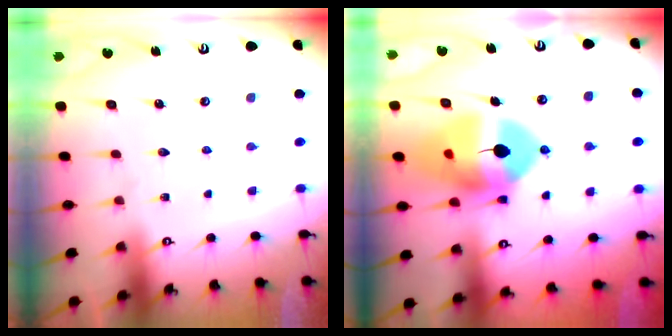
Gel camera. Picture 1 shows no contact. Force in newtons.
{"total": 15.9, "press": 15.8, "slide": 2.0}